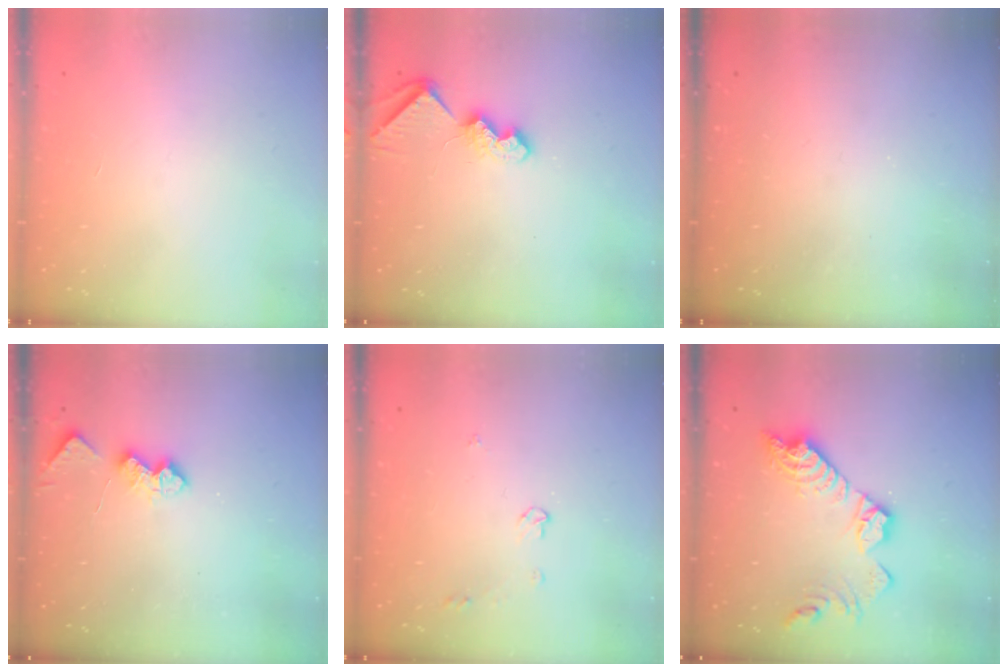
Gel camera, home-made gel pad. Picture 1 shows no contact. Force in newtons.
{"total": 6.8, "press": 6.8, "slide": 0.8}
{"total": 0.0}
{"total": 6.2, "press": 6.1, "slide": 0.7}
{"total": 4.4, "press": 4.3, "slide": 0.8}
{"total": 15.8, "press": 15.7, "slide": 1.1}